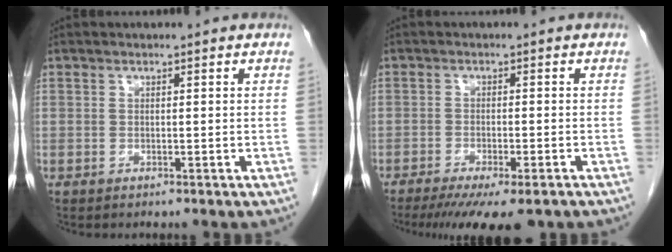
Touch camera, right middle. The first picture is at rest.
{"total": 10.4, "force": [-7.9, 2.0, 6.5], "torque": [-0.093, -0.018, -0.116]}